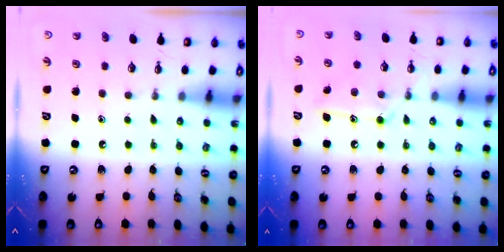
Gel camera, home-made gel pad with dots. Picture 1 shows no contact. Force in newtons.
{"total": 11.7, "press": 11.7, "slide": 0.9}